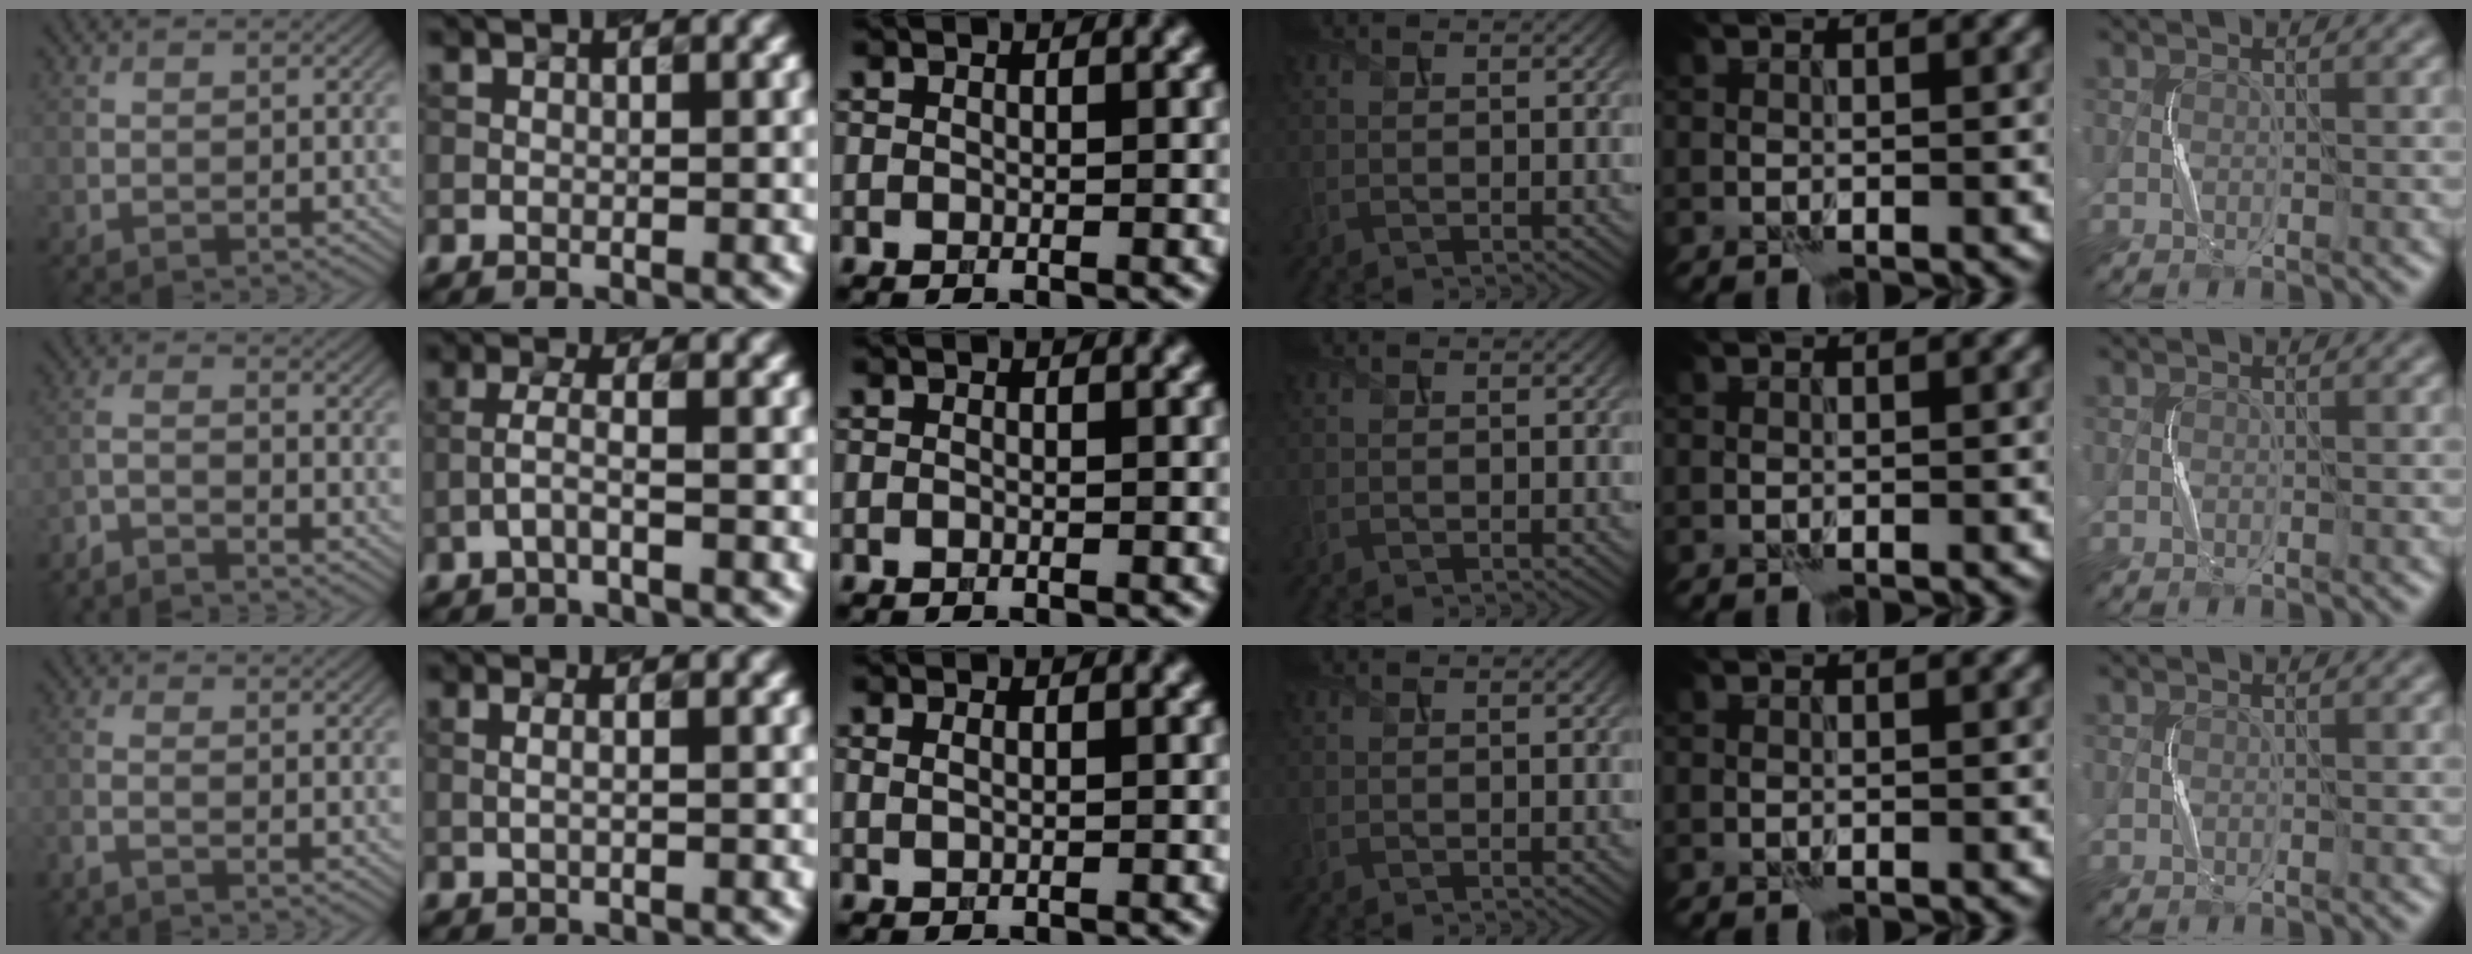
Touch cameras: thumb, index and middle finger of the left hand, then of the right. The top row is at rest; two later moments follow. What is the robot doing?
{"motion": "squeeze", "object": "sponge"}